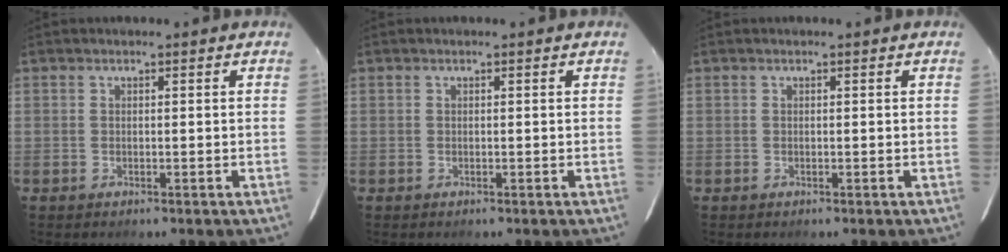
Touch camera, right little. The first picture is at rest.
{"total": 0.0}
{"total": 0.0}